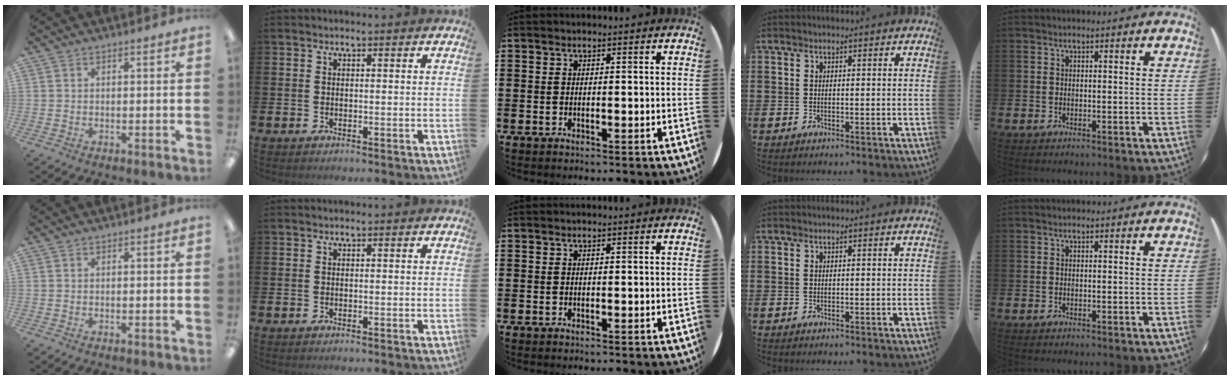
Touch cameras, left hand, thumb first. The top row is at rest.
{}